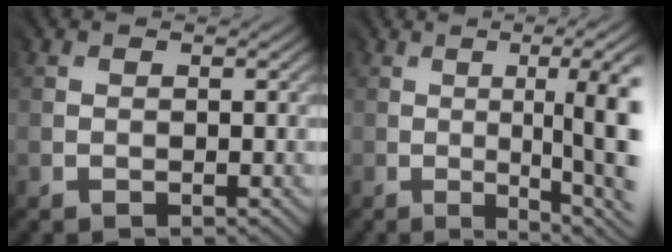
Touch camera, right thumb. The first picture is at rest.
{"total": 12.0, "force": [-0.9, 2.9, 11.6], "torque": [-0.118, 0.016, -0.004]}